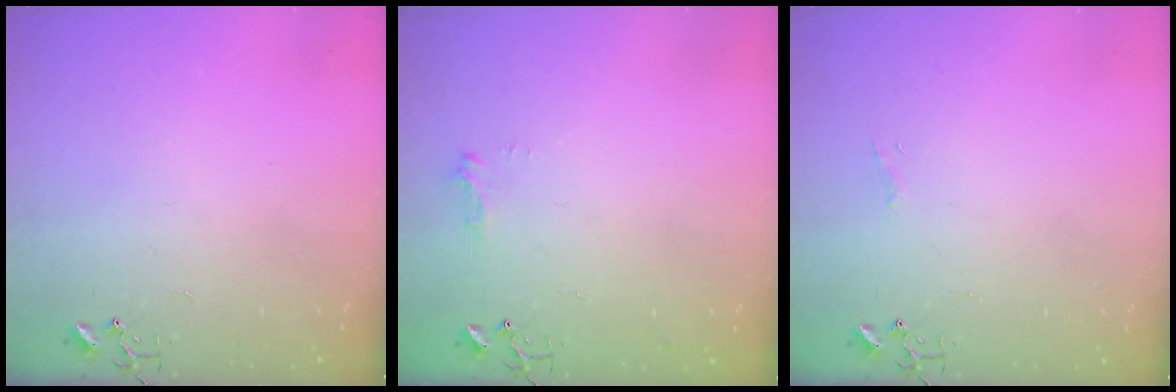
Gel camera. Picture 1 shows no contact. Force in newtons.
{"total": 8.7, "press": 8.7, "slide": 0.9}
{"total": 4.2, "press": 4.2, "slide": 0.3}